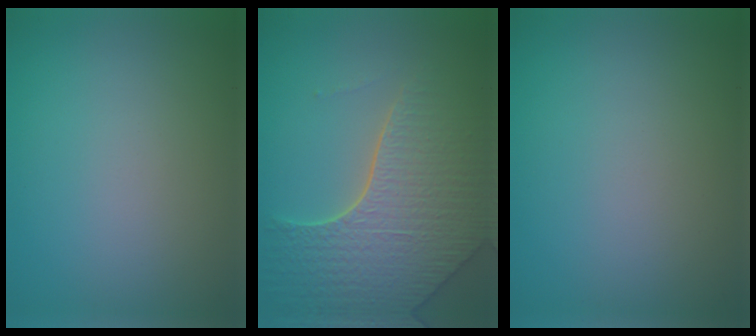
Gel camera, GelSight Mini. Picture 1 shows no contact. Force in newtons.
{"total": 8.0, "press": 5.7, "slide": 5.7}
{"total": 0.0}